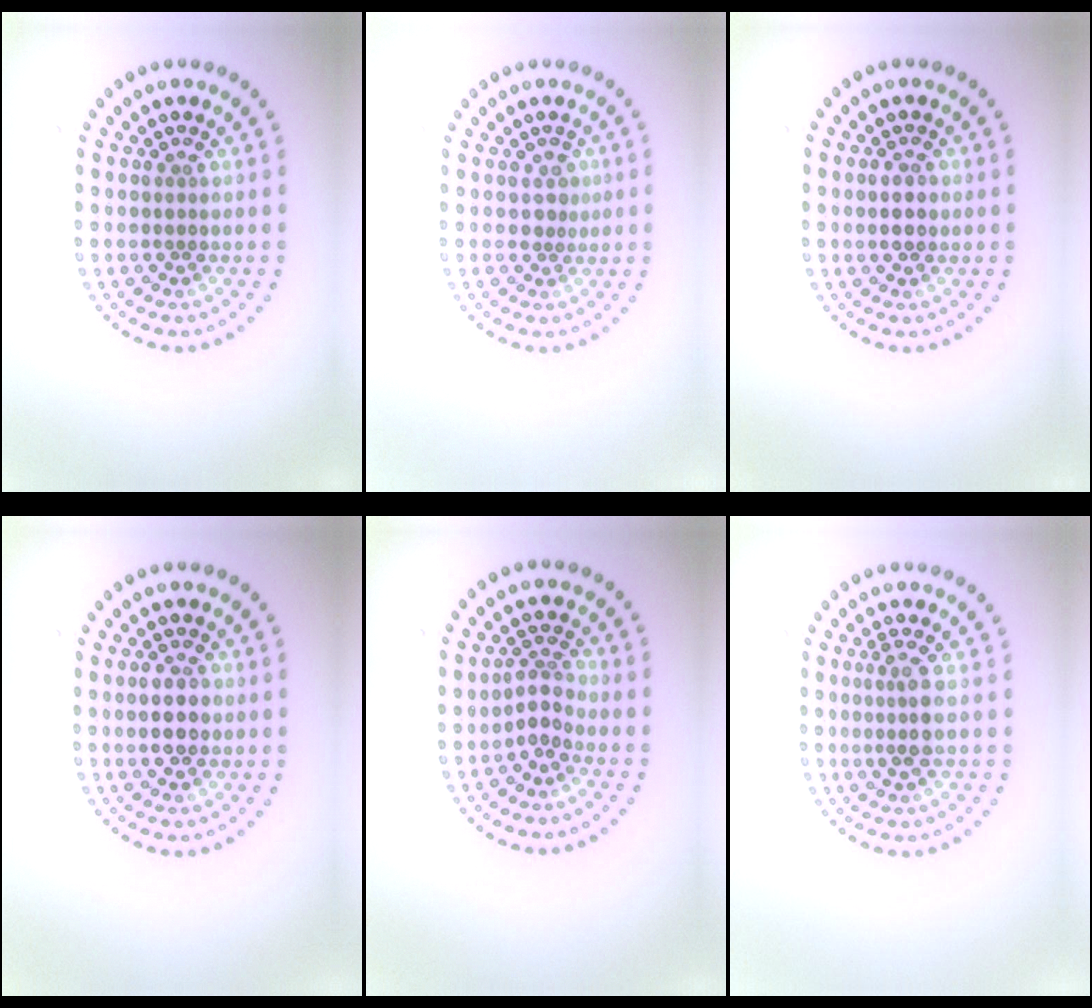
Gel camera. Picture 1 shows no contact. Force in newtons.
{"total": 1.5, "press": 1.1, "slide": 1.0}
{"total": 2.2, "press": 2.1, "slide": 0.1}
{"total": 2.3, "press": 2.3, "slide": 0.2}
{"total": 2.0, "press": 1.5, "slide": 1.4}
{"total": 2.2, "press": 1.9, "slide": 1.1}